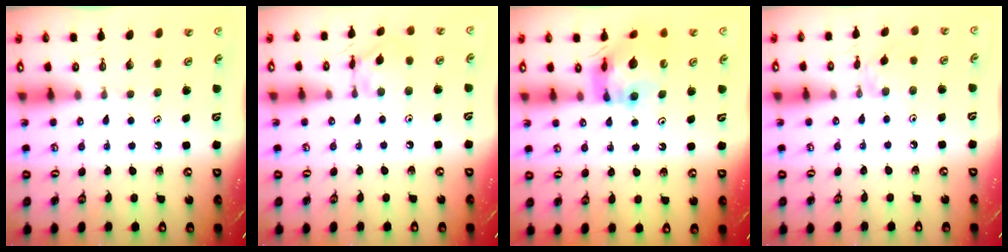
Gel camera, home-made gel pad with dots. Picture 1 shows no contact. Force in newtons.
{"total": 10.2, "press": 10.2, "slide": 0.6}
{"total": 11.1, "press": 11.0, "slide": 1.3}
{"total": 2.4, "press": 2.4, "slide": 0.5}